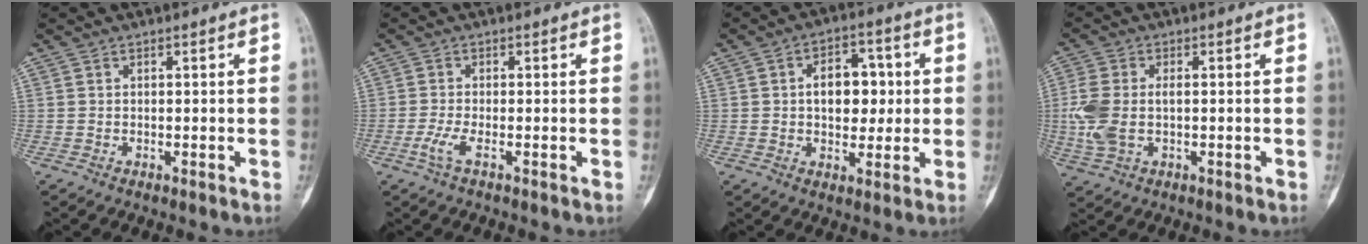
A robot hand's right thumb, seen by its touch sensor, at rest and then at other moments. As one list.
[{"total": 3.0, "force": [-1.3, 0.6, 2.6], "torque": [-0.071, -0.006, -0.033]}, {"total": 9.5, "force": [0.8, 6.1, 7.2], "torque": [-0.066, 0.012, 0.010]}, {"total": 7.8, "force": [-0.7, 4.2, 6.5], "torque": [-0.167, 0.006, -0.012]}]